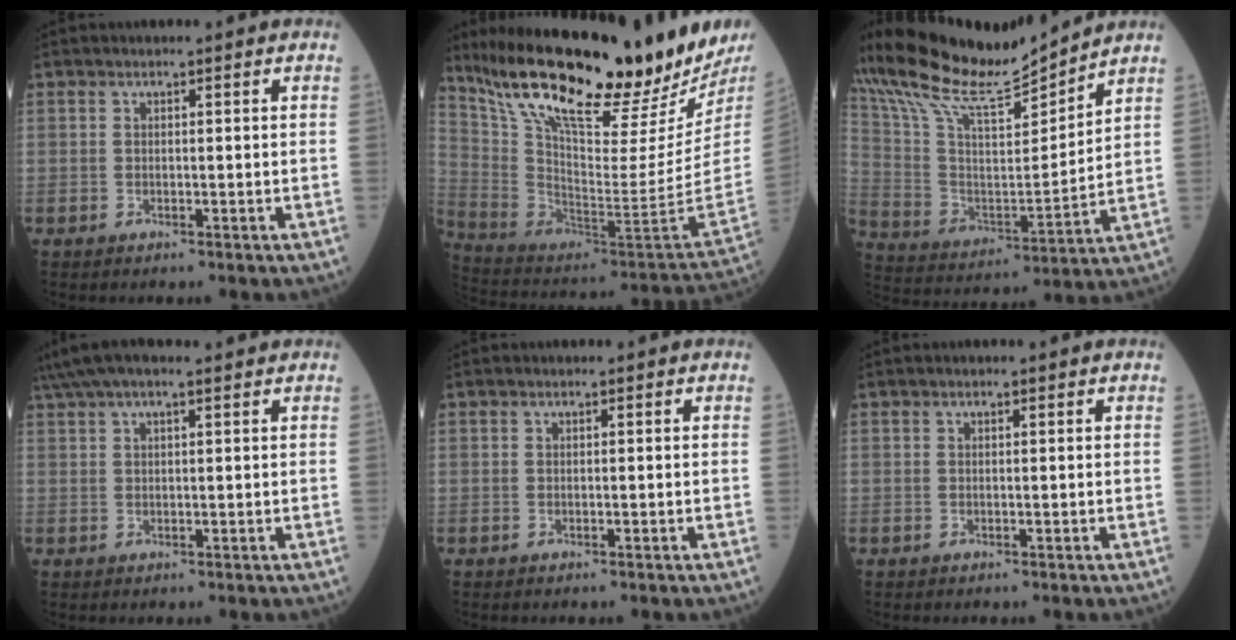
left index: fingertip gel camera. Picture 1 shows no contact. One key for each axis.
{"total": 29.5, "fx": 23.2, "fy": 1.3, "fz": 18.2, "tx": -0.310, "ty": -0.076, "tz": 0.367}
{"total": 16.1, "fx": 15.2, "fy": 1.0, "fz": 5.4, "tx": -0.127, "ty": -0.001, "tz": 0.280}
{"total": 8.8, "fx": 7.1, "fy": 1.2, "fz": 5.1, "tx": -0.093, "ty": 0.053, "tz": 0.110}
{"total": 0.0}
{"total": 0.0}